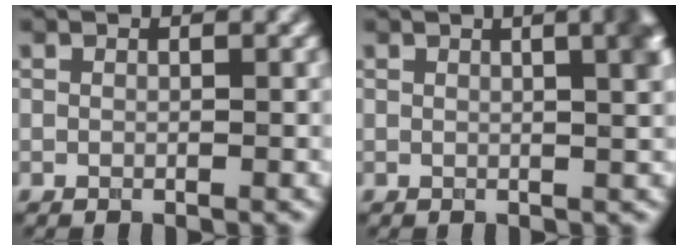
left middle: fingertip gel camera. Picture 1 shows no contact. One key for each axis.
{"total": 4.9, "fx": 1.4, "fy": 2.0, "fz": 4.3, "tx": -0.019, "ty": 0.022, "tz": 0.004}